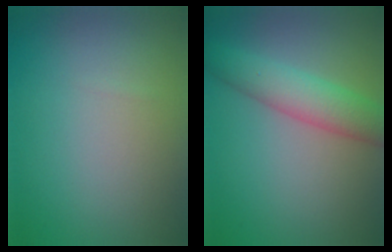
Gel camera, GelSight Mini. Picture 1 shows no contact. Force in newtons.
{"total": 4.7, "press": 4.7, "slide": 0.2}